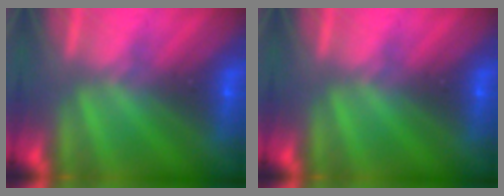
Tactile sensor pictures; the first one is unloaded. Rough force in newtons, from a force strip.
{"total": 0.0}